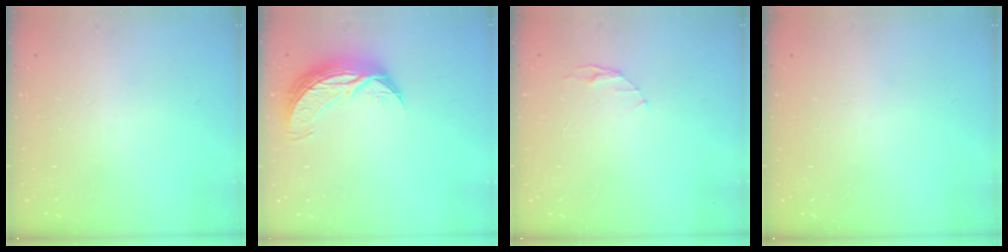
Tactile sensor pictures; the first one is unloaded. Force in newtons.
{"total": 10.3, "press": 10.2, "slide": 0.7}
{"total": 3.9, "press": 3.9, "slide": 0.5}
{"total": 0.0}